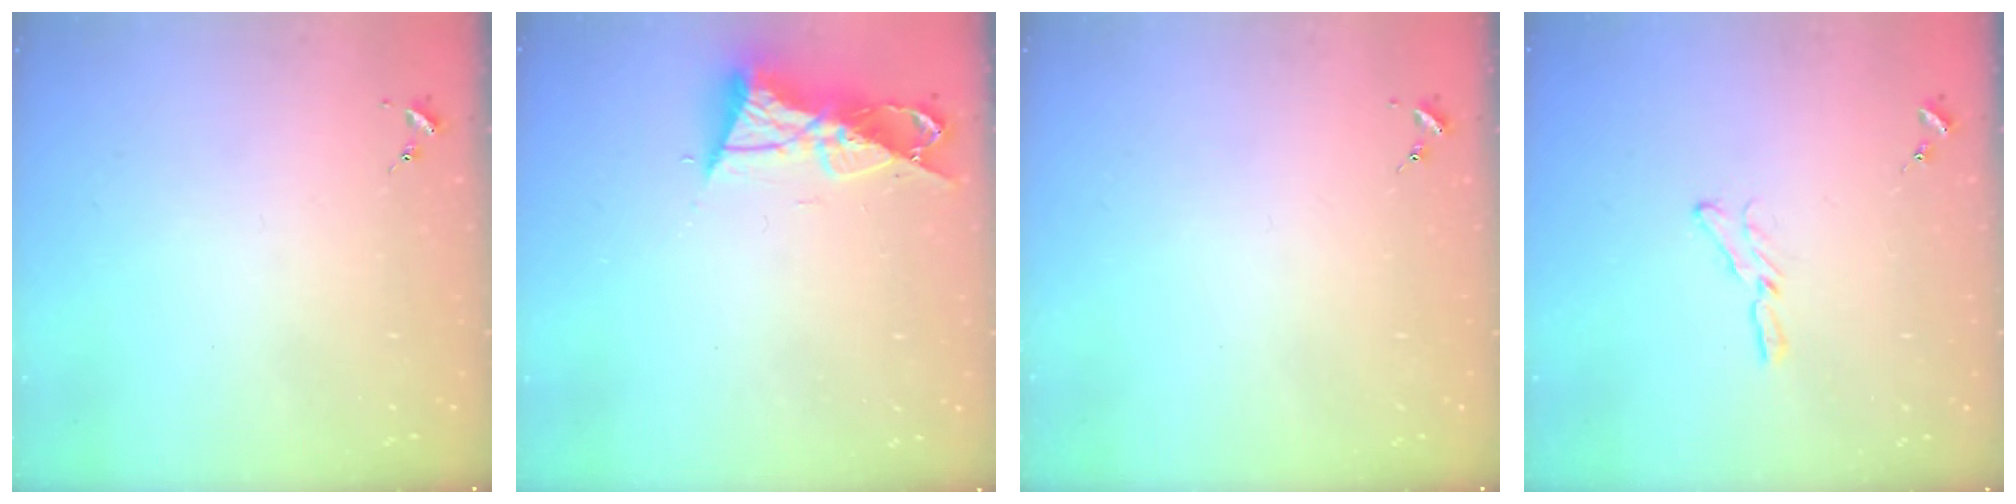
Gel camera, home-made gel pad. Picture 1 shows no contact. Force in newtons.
{"total": 11.5, "press": 11.5, "slide": 0.7}
{"total": 0.0}
{"total": 4.7, "press": 4.7, "slide": 0.5}